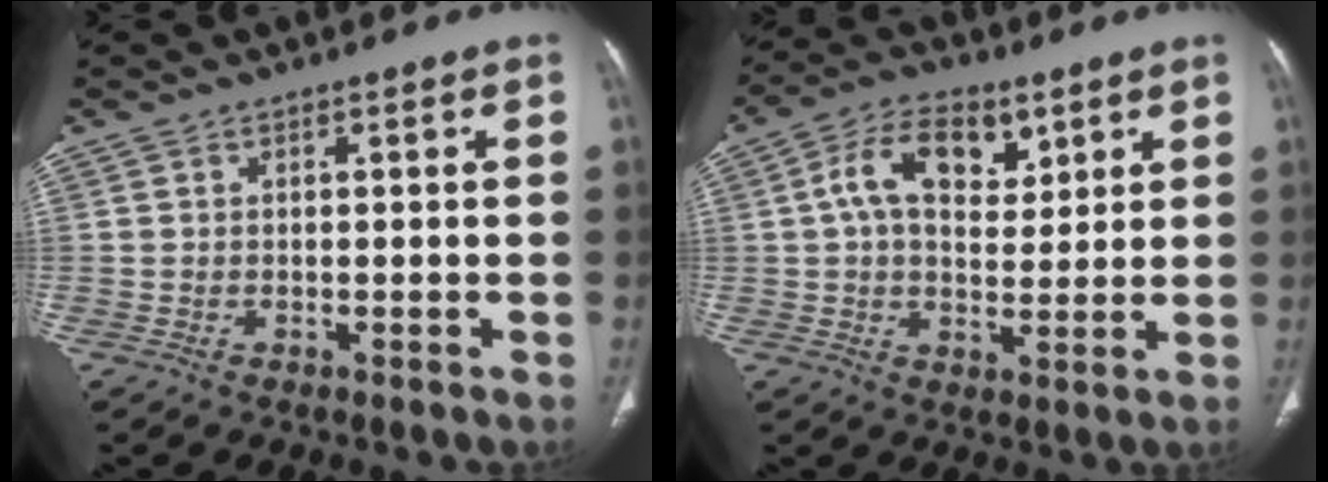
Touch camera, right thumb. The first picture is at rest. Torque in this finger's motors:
{"motor_torque": [0.01, 0.05, 0.42, -0.32, 0.35]}